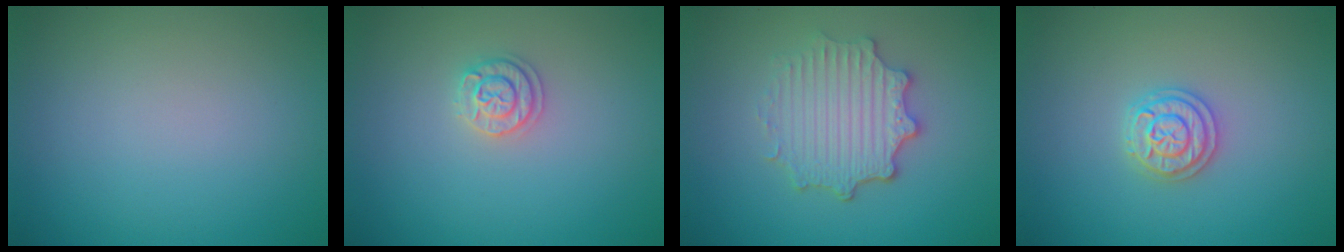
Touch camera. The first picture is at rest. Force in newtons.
{"total": 1.8, "press": 1.7, "slide": 0.3}
{"total": 4.4, "press": 3.6, "slide": 2.5}
{"total": 2.3, "press": 2.3, "slide": 0.5}